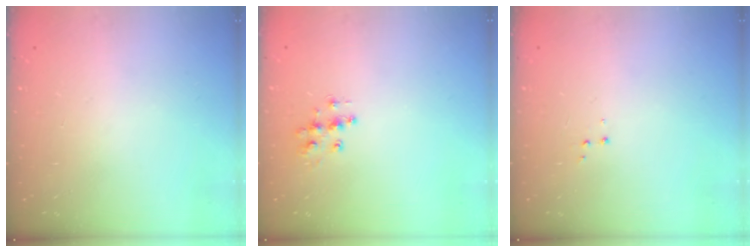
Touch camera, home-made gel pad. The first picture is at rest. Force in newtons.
{"total": 9.0, "press": 9.0, "slide": 0.5}
{"total": 3.4, "press": 3.3, "slide": 0.6}